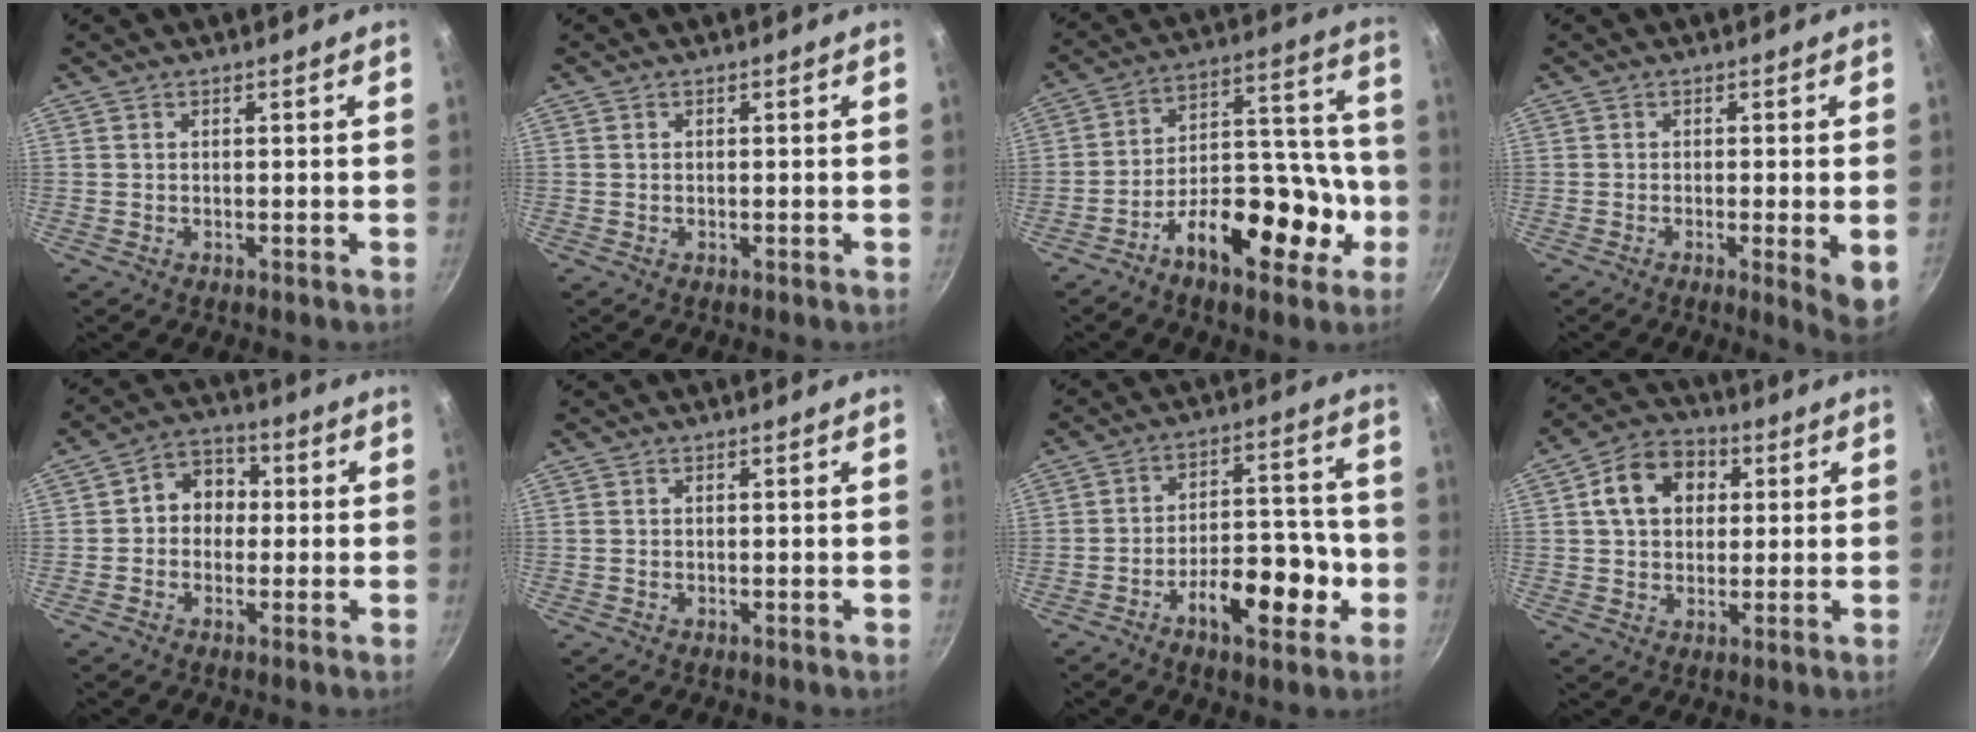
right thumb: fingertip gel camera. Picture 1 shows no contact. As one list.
[{"total": 0.0}, {"total": 19.0, "force": [-8.8, 9.8, 13.7], "torque": [-0.158, 0.083, -0.142]}, {"total": 5.9, "force": [-1.3, 0.9, 5.7], "torque": [-0.070, -0.006, -0.015]}, {"total": 6.7, "force": [0.2, 5.7, 3.5], "torque": [-0.013, 0.016, -0.010]}, {"total": 0.0}, {"total": 13.5, "force": [-5.6, 6.6, 10.4], "torque": [-0.113, 0.052, -0.085]}, {"total": 10.9, "force": [2.7, 8.4, 6.5], "torque": [-0.079, 0.016, 0.032]}]